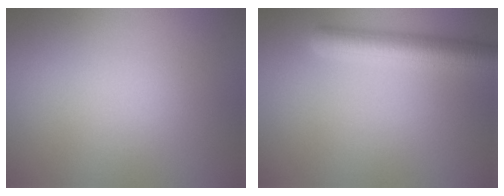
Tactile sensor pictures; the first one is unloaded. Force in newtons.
{"total": 4.8, "press": 4.8, "slide": 0.2}